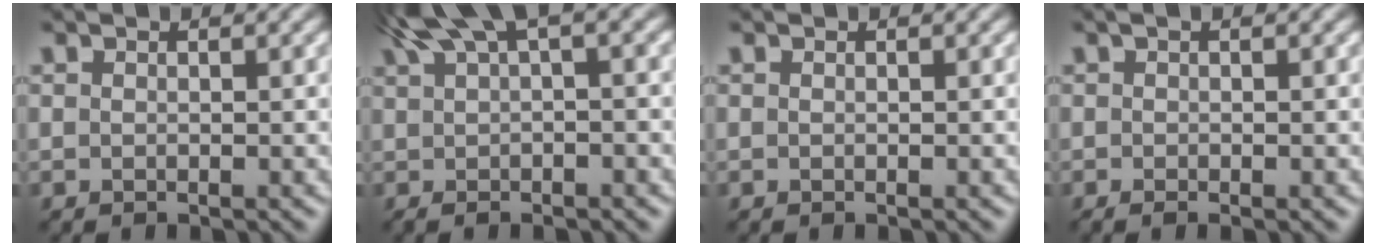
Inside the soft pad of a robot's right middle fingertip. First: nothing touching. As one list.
[{"total": 6.6, "force": [2.5, 1.8, 5.9], "torque": [-0.100, 0.017, 0.045]}, {"total": 0.0}, {"total": 2.0, "force": [-0.2, 0.5, 1.9], "torque": [-0.033, -0.004, -0.004]}]